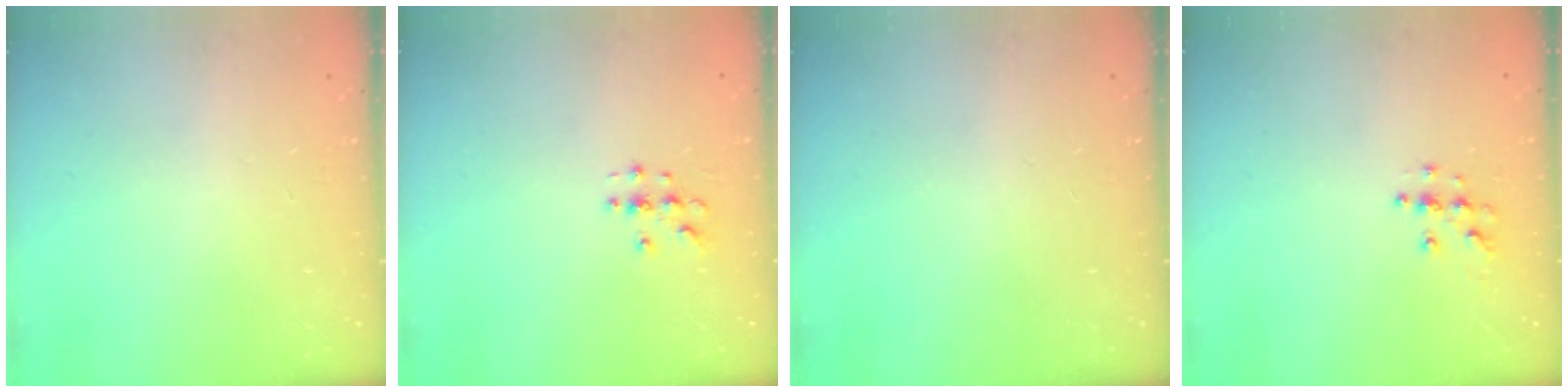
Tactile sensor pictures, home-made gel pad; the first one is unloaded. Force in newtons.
{"total": 2.8, "press": 2.8, "slide": 0.3}
{"total": 0.0}
{"total": 5.6, "press": 5.6, "slide": 0.2}